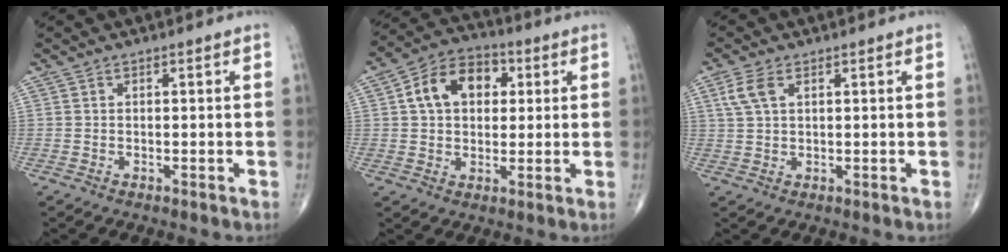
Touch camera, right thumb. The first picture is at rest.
{"total": 11.6, "force": [2.6, 8.2, 7.8], "torque": [-0.105, 0.016, 0.035]}
{"total": 4.1, "force": [1.7, 2.1, 3.1], "torque": [-0.077, 0.009, 0.038]}